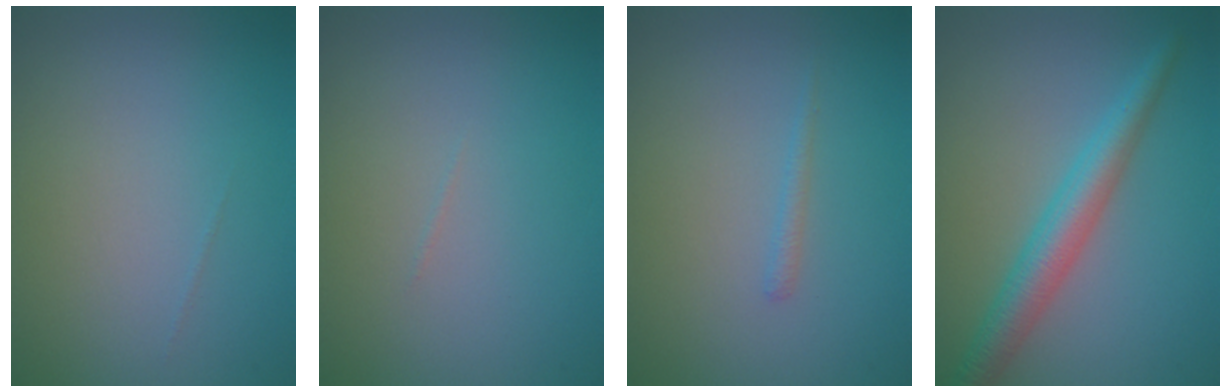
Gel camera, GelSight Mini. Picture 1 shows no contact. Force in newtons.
{"total": 0.0}
{"total": 0.7, "press": 0.7, "slide": 0.1}
{"total": 4.0, "press": 4.0, "slide": 0.1}